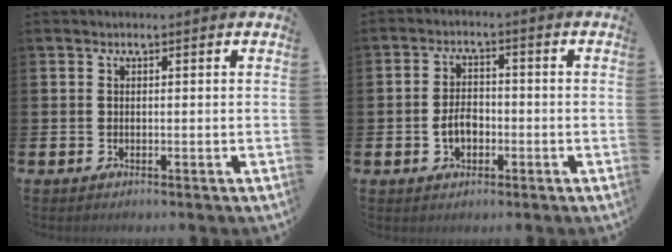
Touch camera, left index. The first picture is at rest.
{"total": 3.5, "force": [-1.0, 2.4, 2.4], "torque": [-0.036, 0.002, -0.023]}